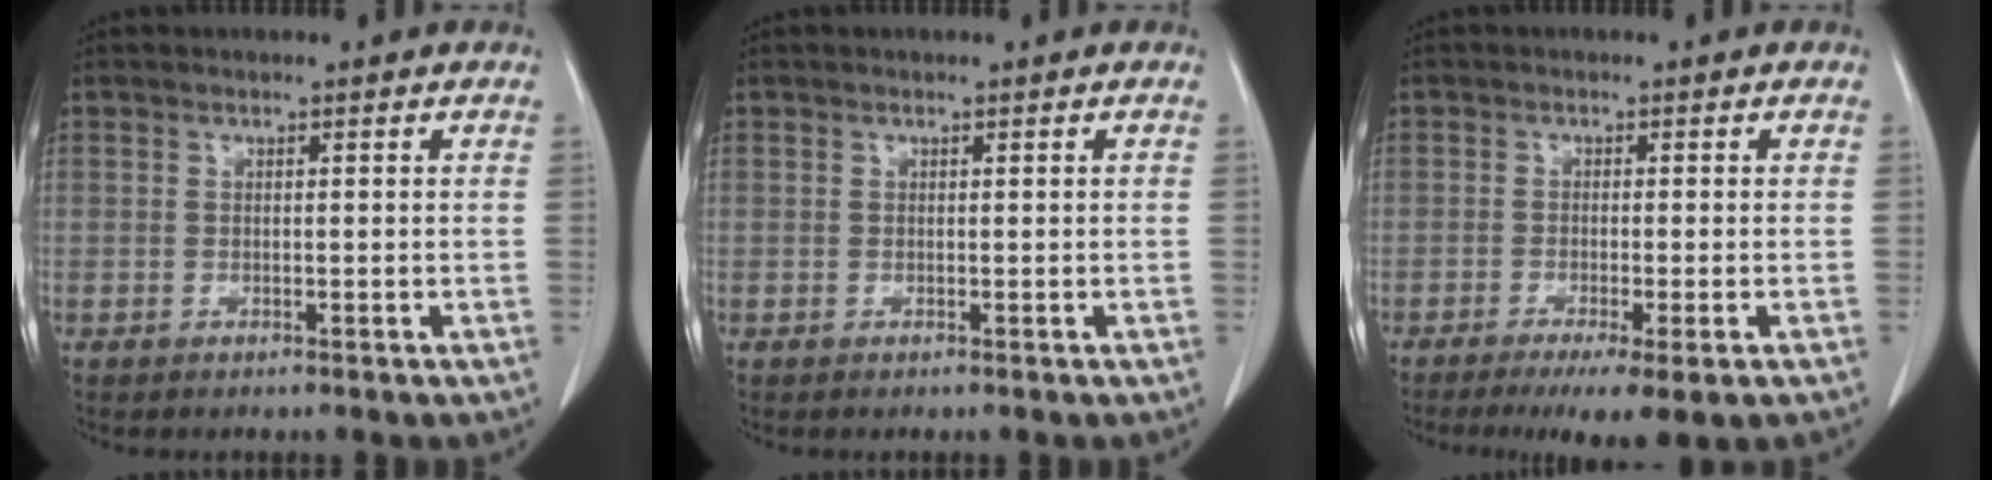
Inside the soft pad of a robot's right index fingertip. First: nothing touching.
{"total": 0.0}
{"total": 7.4, "force": [-4.9, 0.7, 5.6], "torque": [-0.076, -0.019, -0.072]}